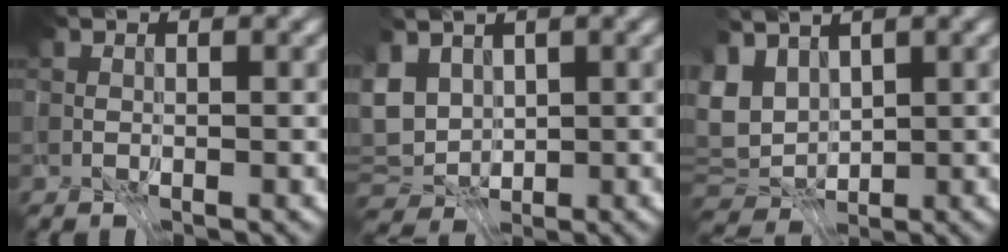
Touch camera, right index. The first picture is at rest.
{"total": 3.4, "force": [0.0, 1.7, 2.9], "torque": [-0.060, 0.000, 0.005]}
{"total": 5.4, "force": [1.4, 2.8, 4.4], "torque": [-0.085, 0.012, 0.033]}